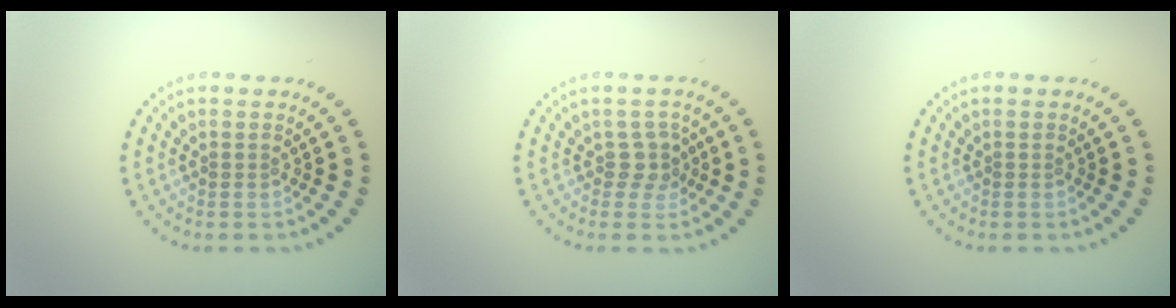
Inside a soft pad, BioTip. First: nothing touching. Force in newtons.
{"total": 1.8, "press": 1.5, "slide": 1.0}
{"total": 0.0}